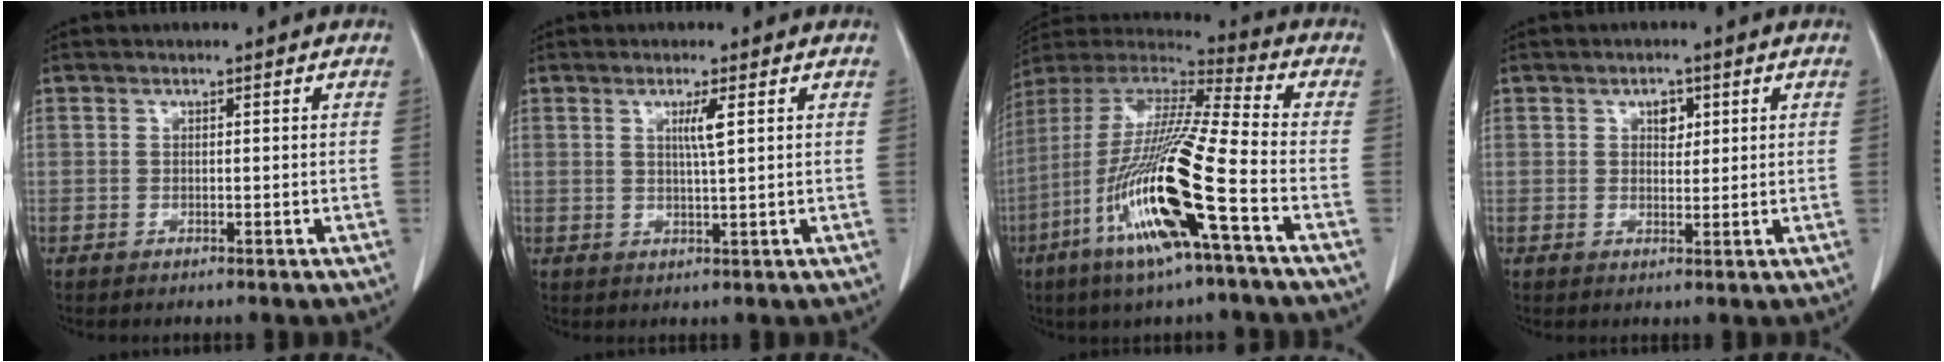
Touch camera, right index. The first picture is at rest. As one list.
[{"total": 2.8, "force": [1.0, -0.3, 2.6], "torque": [-0.049, -0.004, 0.017]}, {"total": 20.7, "force": [-7.8, 0.7, 19.1], "torque": [-0.413, -0.033, -0.157]}, {"total": 2.4, "force": [1.0, 1.5, 1.5], "torque": [-0.020, 0.001, 0.015]}]